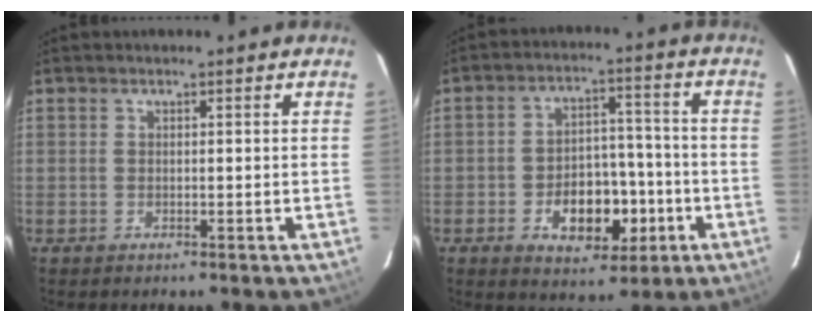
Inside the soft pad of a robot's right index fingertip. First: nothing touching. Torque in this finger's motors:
{"motor_torque": [0.79, -0.69, 0.29, 0.07]}